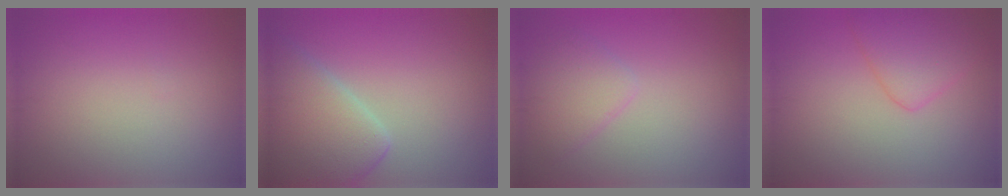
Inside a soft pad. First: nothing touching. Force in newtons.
{"total": 6.9, "press": 6.8, "slide": 0.4}
{"total": 2.5, "press": 2.5, "slide": 0.2}
{"total": 3.7, "press": 3.7, "slide": 0.2}